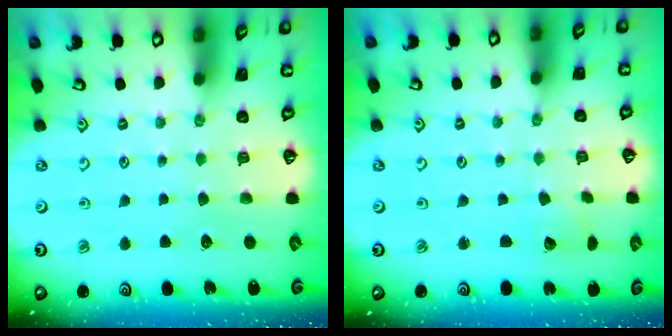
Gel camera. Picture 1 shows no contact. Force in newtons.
{"total": 2.6, "press": 2.6, "slide": 0.1}